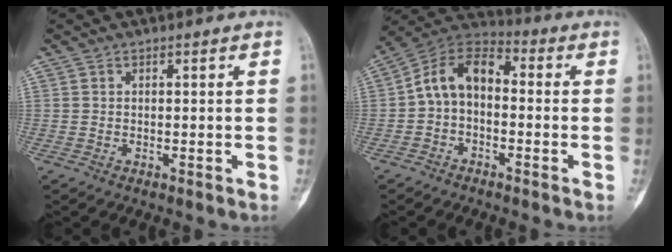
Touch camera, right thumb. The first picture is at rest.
{"total": 10.0, "force": [-0.7, 6.6, 7.5], "torque": [-0.118, 0.040, -0.031]}